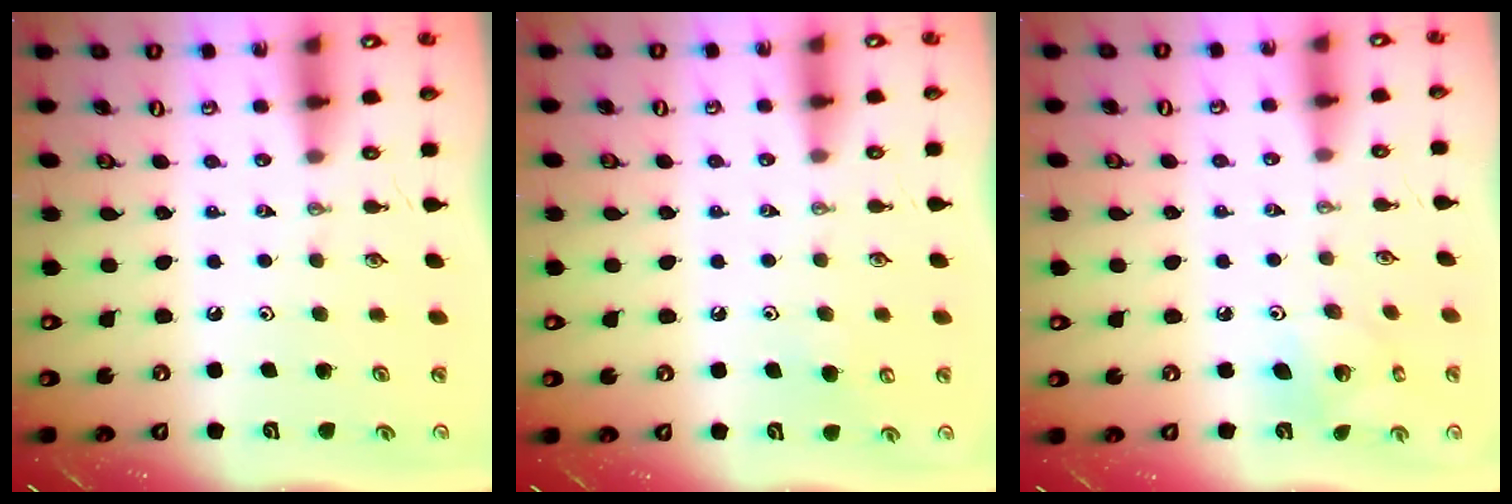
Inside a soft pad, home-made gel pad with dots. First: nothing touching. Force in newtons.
{"total": 4.3, "press": 4.2, "slide": 0.9}
{"total": 6.8, "press": 6.8, "slide": 0.2}